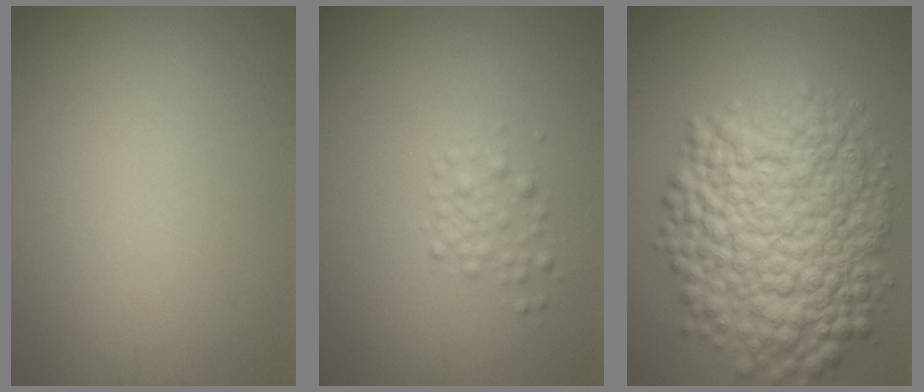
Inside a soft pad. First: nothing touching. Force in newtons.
{"total": 1.6, "press": 1.6, "slide": 0.0}
{"total": 12.2, "press": 12.2, "slide": 0.3}